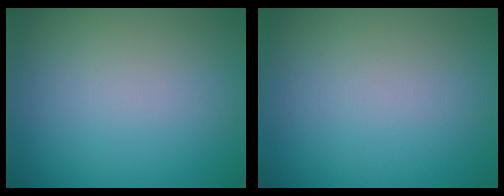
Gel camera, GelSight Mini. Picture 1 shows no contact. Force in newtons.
{"total": 0.0}